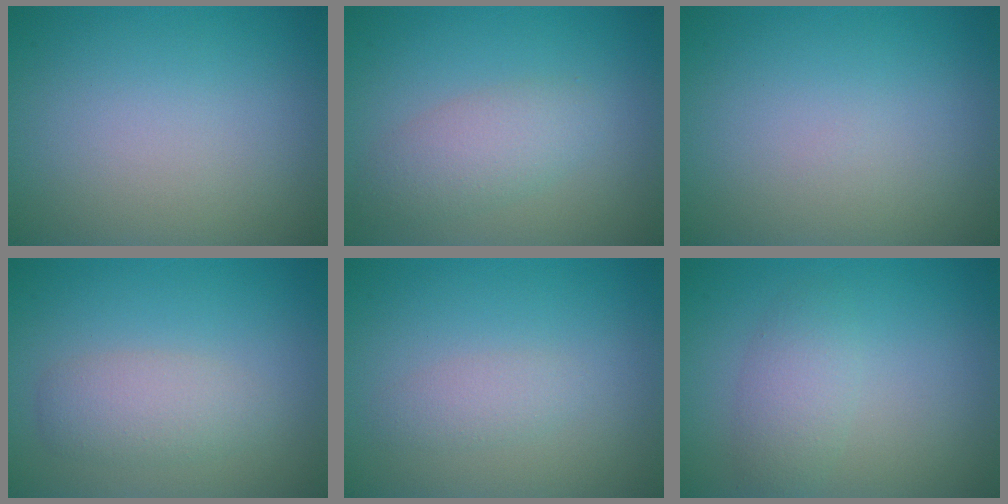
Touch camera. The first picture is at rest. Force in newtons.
{"total": 3.0, "press": 3.0, "slide": 0.2}
{"total": 0.0}
{"total": 2.8, "press": 2.8, "slide": 0.2}
{"total": 1.4, "press": 1.4, "slide": 0.1}
{"total": 2.4, "press": 2.4, "slide": 0.1}